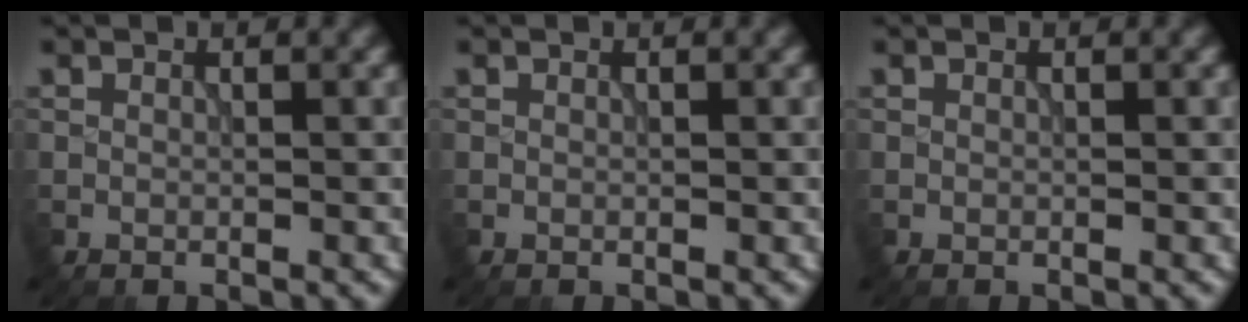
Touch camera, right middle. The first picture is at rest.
{"total": 0.0}
{"total": 0.0}